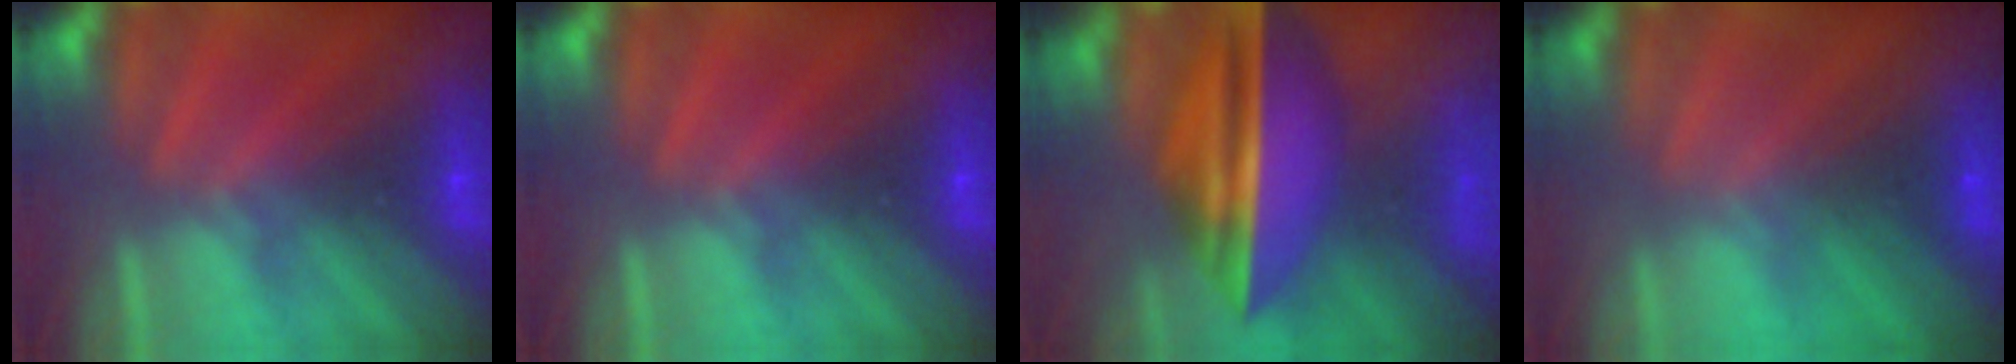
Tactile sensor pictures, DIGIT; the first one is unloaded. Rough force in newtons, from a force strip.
{"total": 0.0}
{"total": 7.0}
{"total": 1.6}